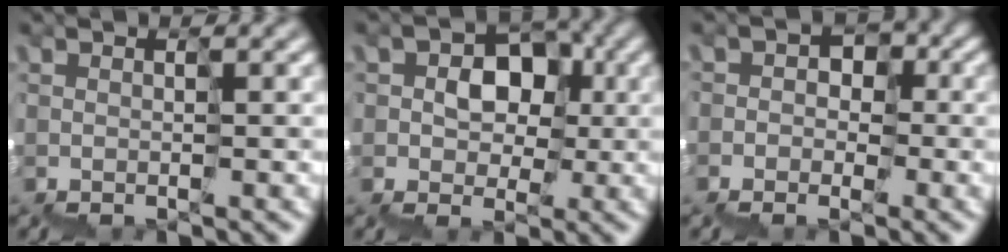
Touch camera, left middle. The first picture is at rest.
{"total": 4.6, "force": [1.0, 4.3, 1.5], "torque": [-0.027, 0.018, 0.013]}
{"total": 4.5, "force": [-1.3, 4.1, 1.3], "torque": [-0.015, 0.008, -0.030]}